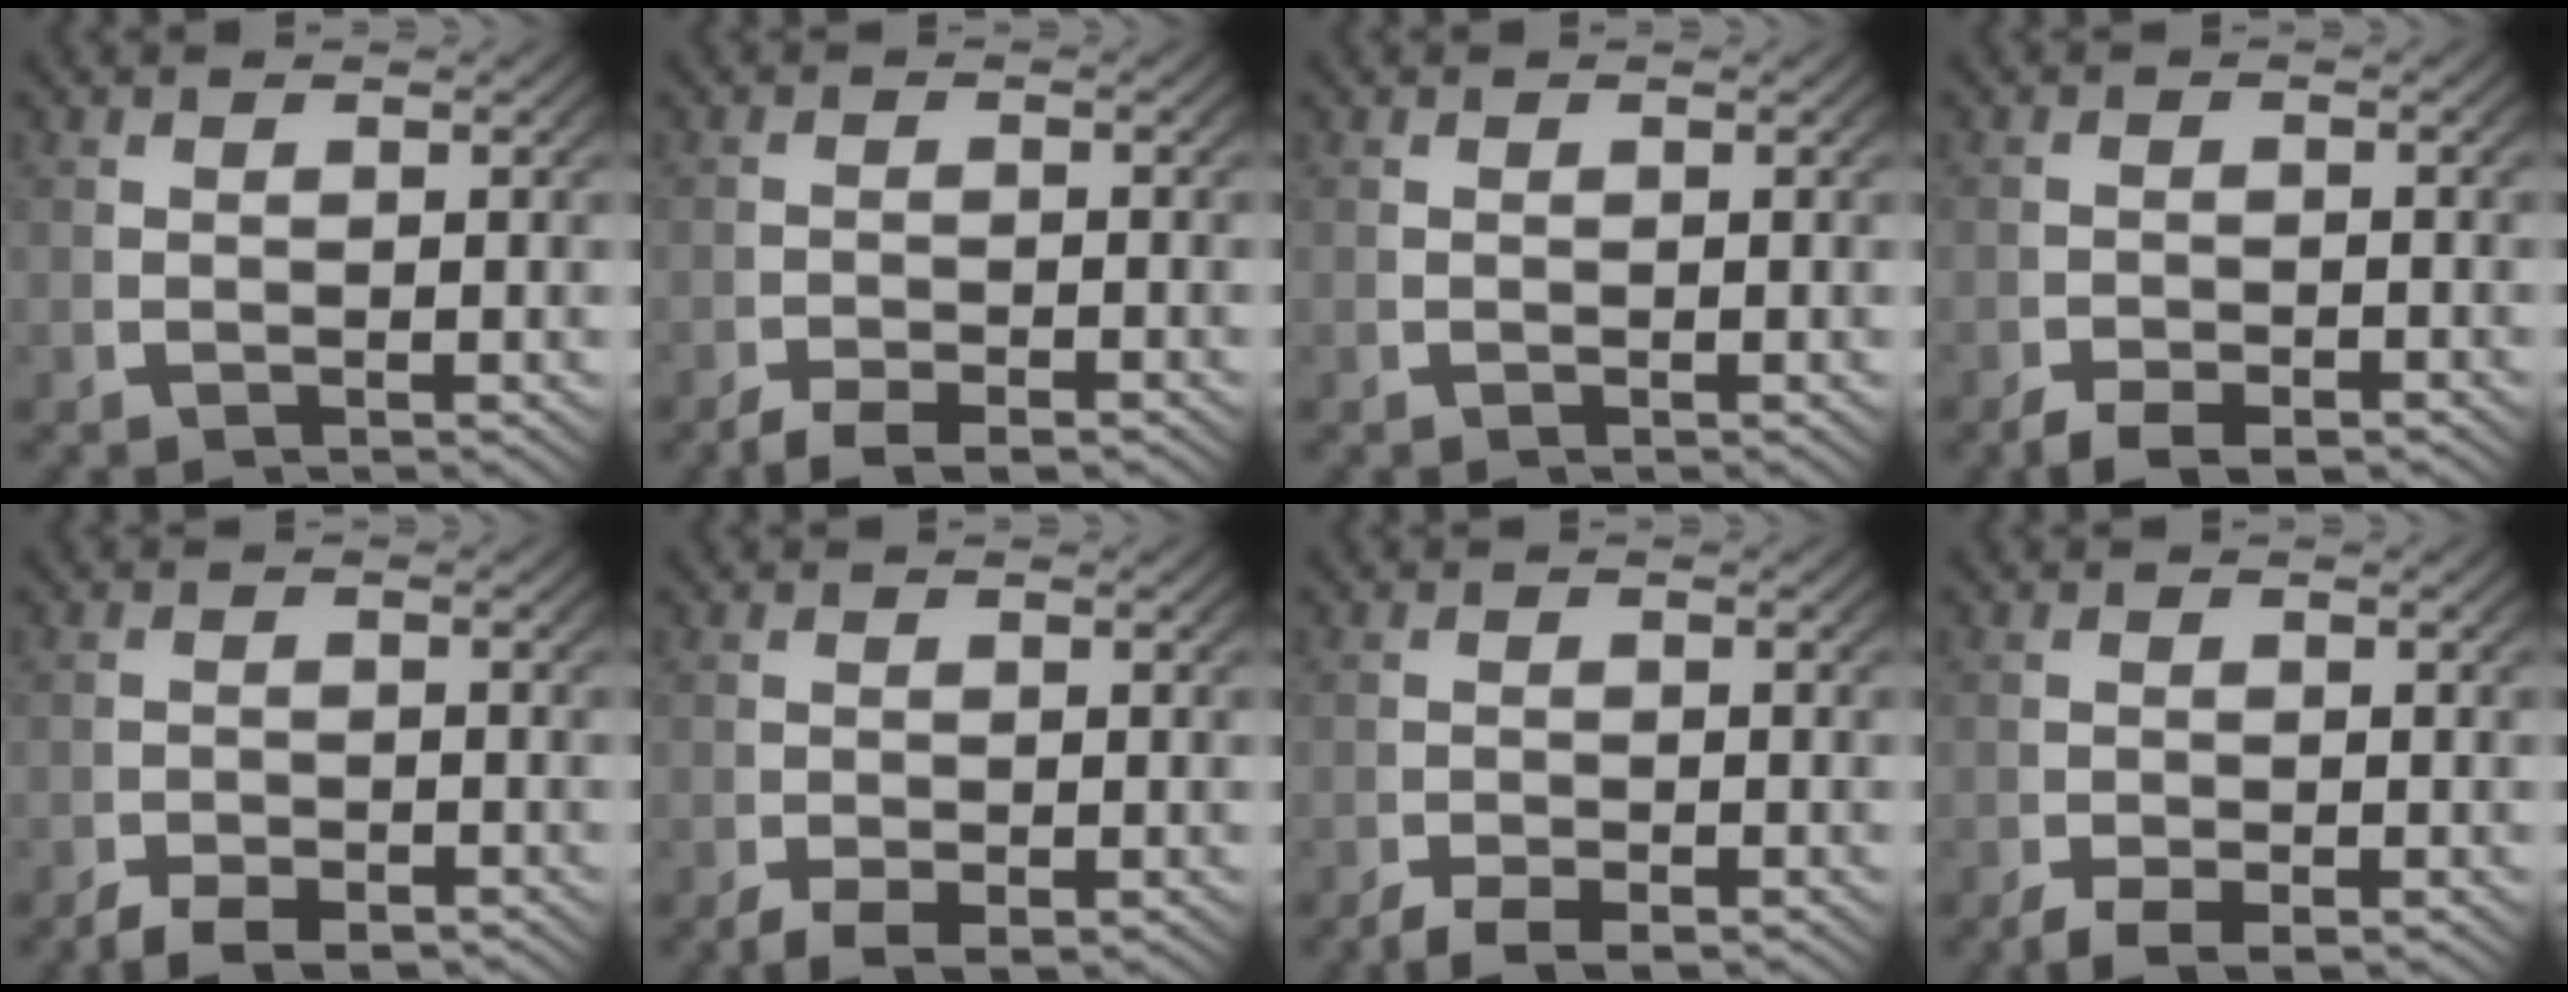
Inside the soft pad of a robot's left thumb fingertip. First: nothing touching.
{"total": 2.6, "force": [-2.2, 0.8, 1.0], "torque": [-0.011, -0.009, -0.039]}
{"total": 0.0}
{"total": 2.7, "force": [-2.2, 1.0, 1.2], "torque": [-0.013, -0.011, -0.038]}
{"total": 2.8, "force": [-2.4, 1.0, 1.1], "torque": [-0.011, -0.010, -0.042]}
{"total": 2.6, "force": [-1.5, 1.4, 1.7], "torque": [-0.025, -0.015, -0.019]}
{"total": 2.7, "force": [-2.2, 1.0, 1.3], "torque": [-0.016, -0.012, -0.037]}
{"total": 2.7, "force": [-1.9, 1.3, 1.5], "torque": [-0.024, -0.015, -0.027]}